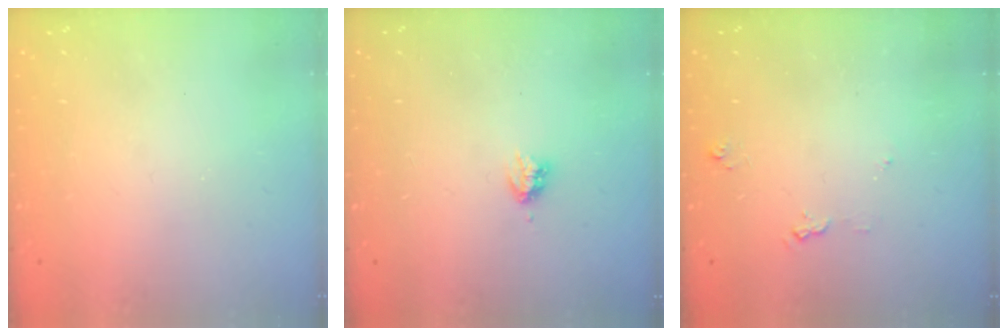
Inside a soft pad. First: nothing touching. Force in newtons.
{"total": 2.9, "press": 2.9, "slide": 0.5}
{"total": 5.4, "press": 5.4, "slide": 0.6}